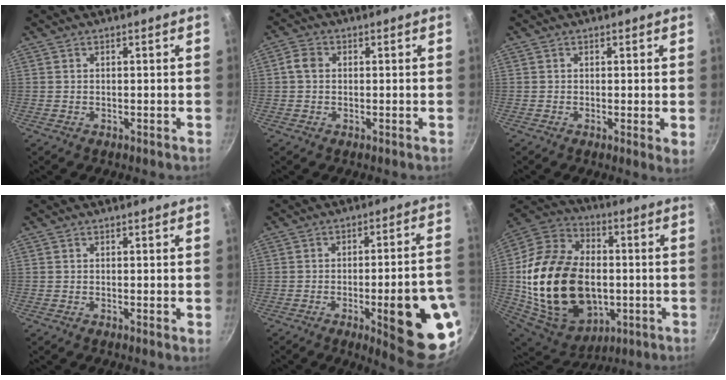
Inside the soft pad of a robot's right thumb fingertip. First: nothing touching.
{"total": 2.7, "force": [0.2, 2.2, 1.6], "torque": [-0.030, 0.006, -0.004]}
{"total": 2.6, "force": [0.1, 0.4, 2.5], "torque": [-0.034, -0.013, -0.003]}
{"total": 0.8, "force": [0.2, 0.1, 0.8], "torque": [-0.009, -0.010, -0.002]}
{"total": 19.7, "force": [-5.9, 4.4, 18.2], "torque": [-0.204, 0.021, -0.071]}
{"total": 29.8, "force": [-1.7, 20.3, 21.8], "torque": [-0.394, 0.011, -0.019]}